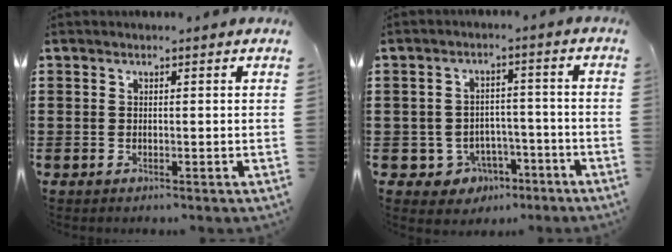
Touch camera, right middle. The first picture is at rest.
{"total": 3.9, "force": [-2.6, 2.9, 0.9], "torque": [-0.027, 0.010, -0.051]}